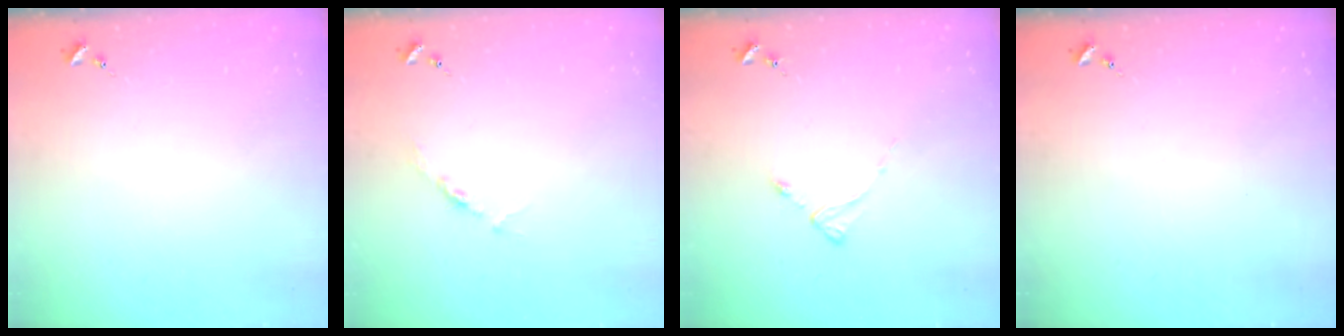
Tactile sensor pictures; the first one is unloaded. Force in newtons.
{"total": 3.7, "press": 3.7, "slide": 0.5}
{"total": 2.4, "press": 2.4, "slide": 0.3}
{"total": 0.0}